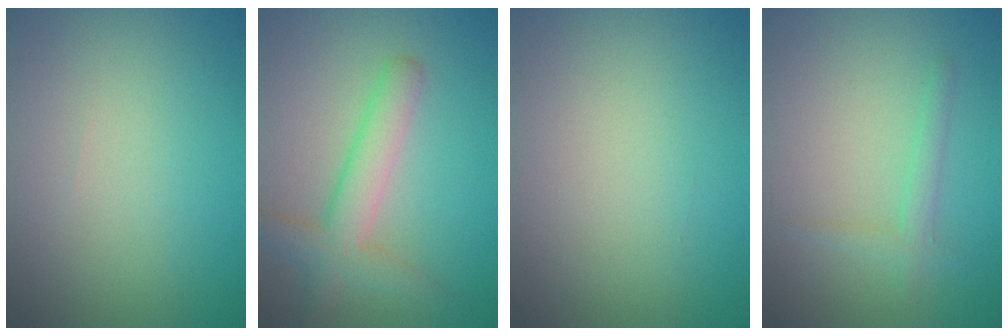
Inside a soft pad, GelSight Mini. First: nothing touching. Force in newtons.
{"total": 4.0, "press": 4.0, "slide": 0.2}
{"total": 0.0}
{"total": 1.5, "press": 1.5, "slide": 0.1}